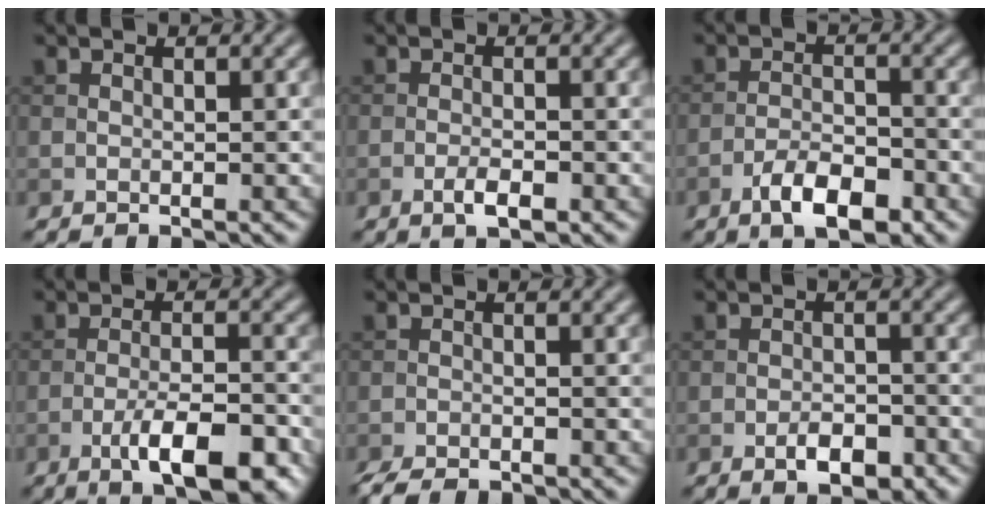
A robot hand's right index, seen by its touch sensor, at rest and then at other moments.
{"total": 2.2, "force": [-1.1, 0.7, 1.7], "torque": [-0.033, 0.000, -0.022]}
{"total": 4.7, "force": [-2.9, 1.8, 3.3], "torque": [-0.054, 0.003, -0.053]}
{"total": 6.9, "force": [-3.6, 1.9, 5.6], "torque": [-0.094, 0.003, -0.057]}
{"total": 3.1, "force": [-2.8, 0.7, 1.3], "torque": [-0.026, -0.009, -0.051]}
{"total": 3.1, "force": [-1.7, 1.5, 2.2], "torque": [-0.031, 0.003, -0.028]}